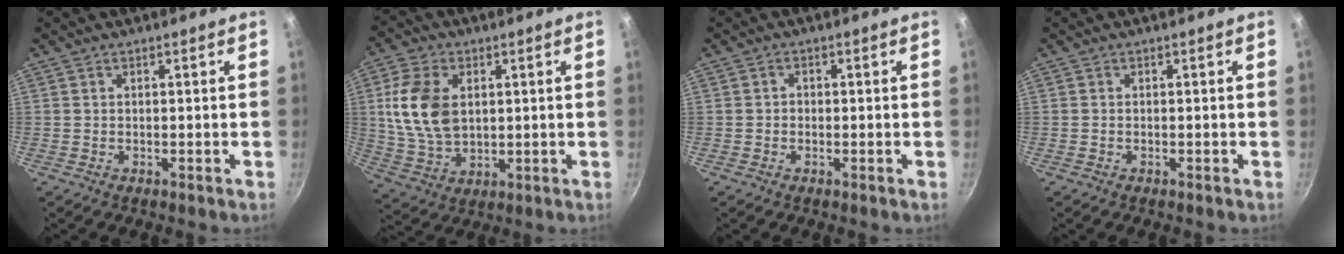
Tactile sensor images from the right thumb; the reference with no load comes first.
{"total": 12.6, "force": [2.3, 8.4, 9.2], "torque": [-0.166, -0.012, 0.051]}
{"total": 1.1, "force": [-0.2, 1.0, 0.4], "torque": [-0.005, 0.005, -0.005]}
{"total": 0.0}